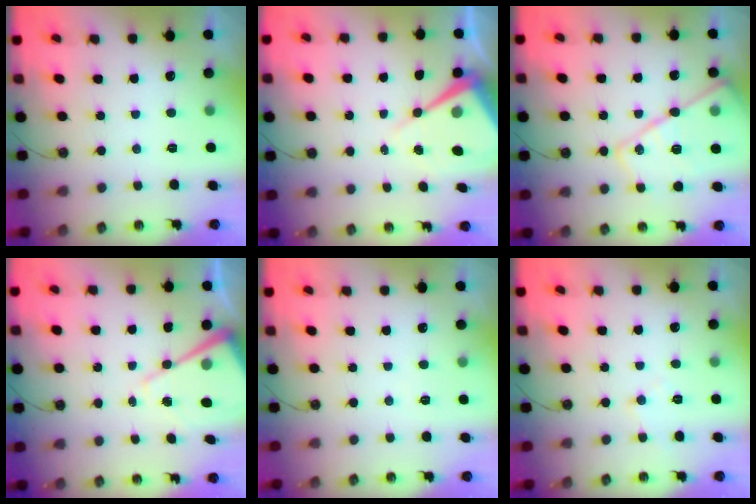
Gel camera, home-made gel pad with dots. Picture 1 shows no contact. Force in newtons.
{"total": 9.6, "press": 9.6, "slide": 1.0}
{"total": 18.8, "press": 18.7, "slide": 1.4}
{"total": 11.7, "press": 11.6, "slide": 1.2}
{"total": 3.2, "press": 3.2, "slide": 0.6}
{"total": 5.7, "press": 5.7, "slide": 0.6}